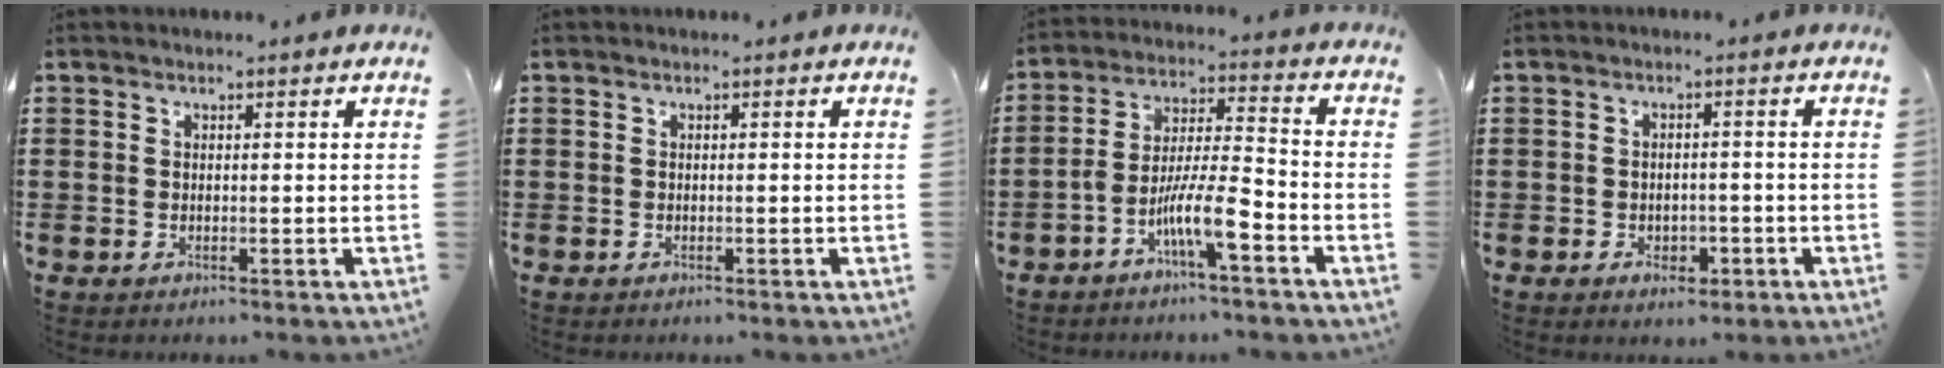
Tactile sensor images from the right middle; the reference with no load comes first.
{"total": 0.0}
{"total": 8.6, "force": [-4.9, 1.6, 6.9], "torque": [-0.138, 0.001, -0.094]}
{"total": 2.3, "force": [-1.2, 1.5, 1.2], "torque": [-0.016, 0.000, -0.028]}